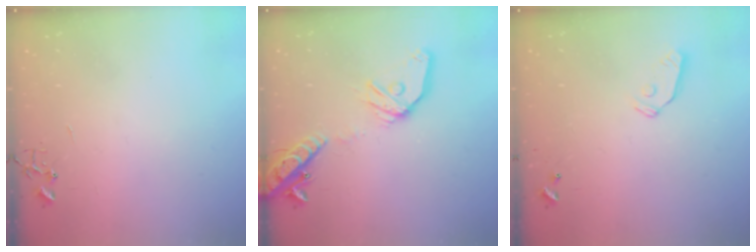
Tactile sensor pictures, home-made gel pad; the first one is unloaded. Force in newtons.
{"total": 17.4, "press": 17.1, "slide": 3.1}
{"total": 5.5, "press": 5.5, "slide": 0.2}